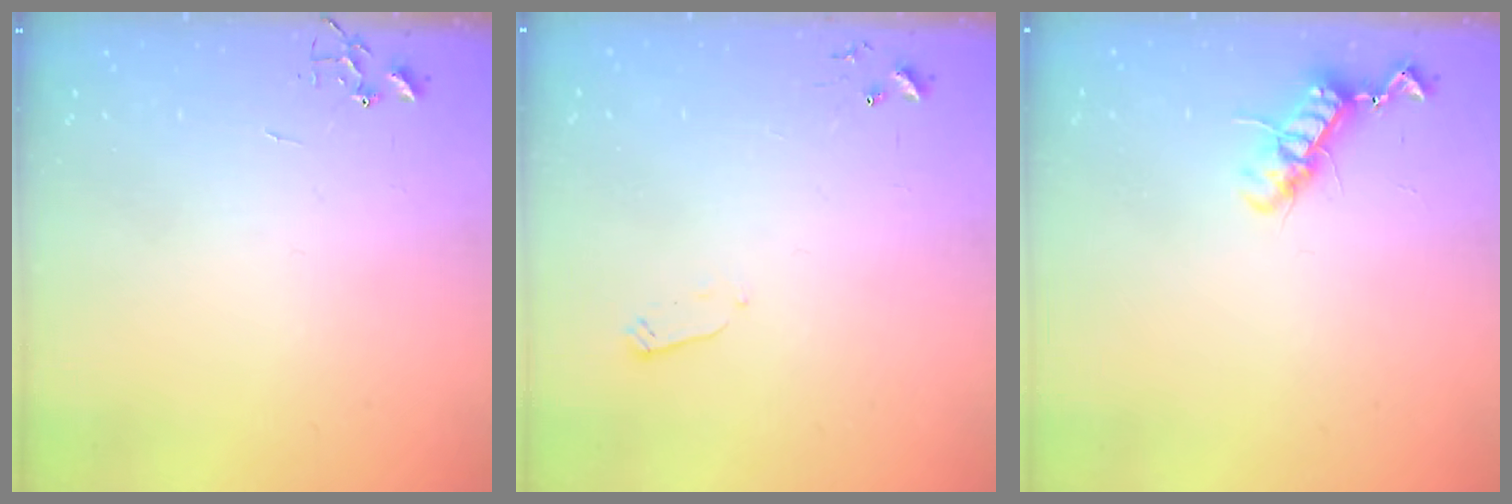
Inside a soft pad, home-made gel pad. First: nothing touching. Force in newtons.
{"total": 2.4, "press": 2.4, "slide": 0.4}
{"total": 11.1, "press": 11.1, "slide": 0.3}